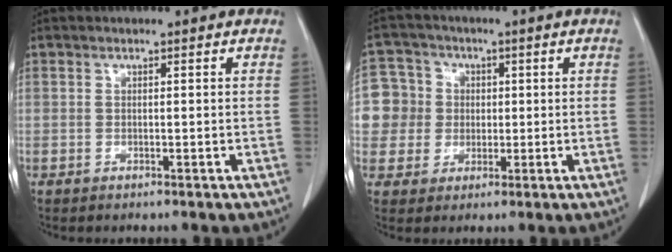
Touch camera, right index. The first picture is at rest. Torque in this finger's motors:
{"motor_torque": [0.13, 0.06, 0.03, 0.01]}